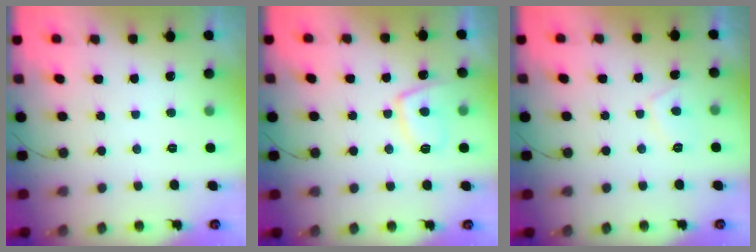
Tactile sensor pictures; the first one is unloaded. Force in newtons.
{"total": 9.0, "press": 9.0, "slide": 1.2}
{"total": 2.8, "press": 2.8, "slide": 0.7}